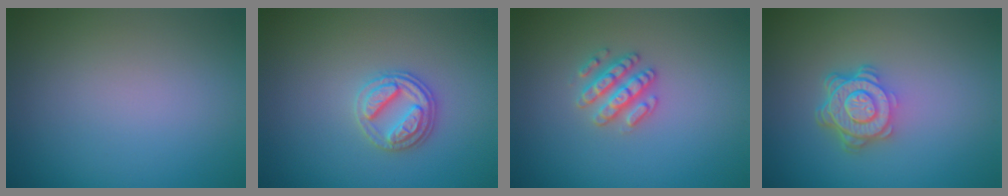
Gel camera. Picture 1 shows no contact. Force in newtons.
{"total": 2.8, "press": 2.8, "slide": 0.5}
{"total": 2.6, "press": 2.6, "slide": 0.3}
{"total": 4.8, "press": 3.4, "slide": 3.4}